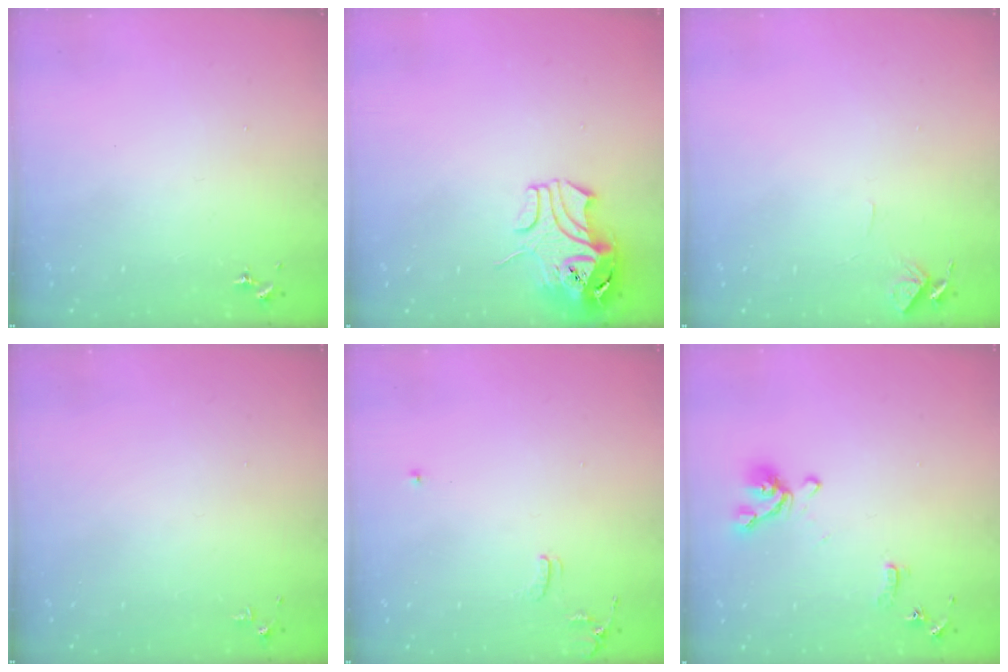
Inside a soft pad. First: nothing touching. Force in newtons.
{"total": 9.8, "press": 9.7, "slide": 1.6}
{"total": 4.6, "press": 4.5, "slide": 0.4}
{"total": 2.8, "press": 2.8, "slide": 0.4}
{"total": 6.4, "press": 6.3, "slide": 0.8}
{"total": 11.5, "press": 11.4, "slide": 1.6}